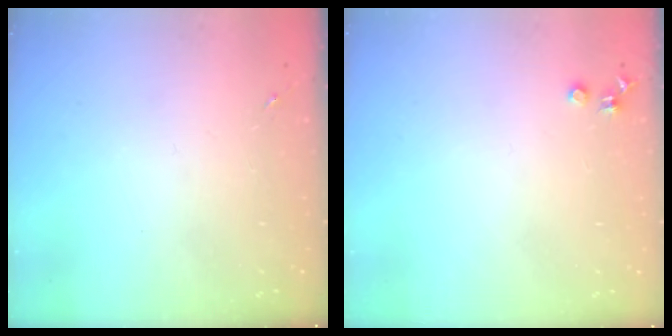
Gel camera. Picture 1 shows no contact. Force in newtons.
{"total": 3.5, "press": 3.5, "slide": 0.4}